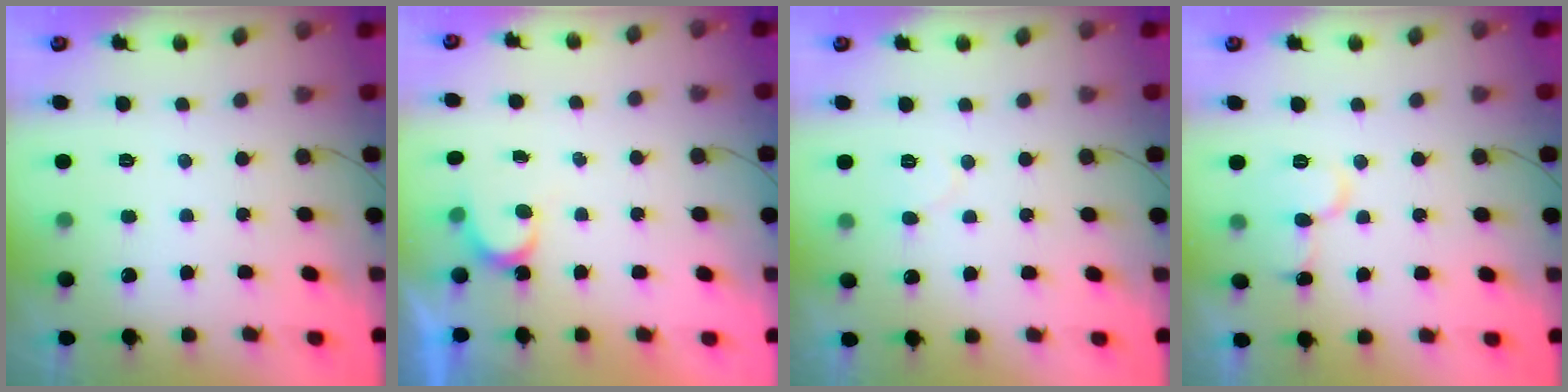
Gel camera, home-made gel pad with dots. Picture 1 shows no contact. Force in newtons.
{"total": 2.8, "press": 2.8, "slide": 0.2}
{"total": 4.8, "press": 4.8, "slide": 0.6}
{"total": 8.5, "press": 8.5, "slide": 1.0}